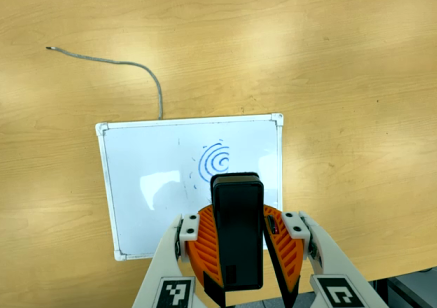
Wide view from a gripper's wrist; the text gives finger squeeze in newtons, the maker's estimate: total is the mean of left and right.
{"total": 8.5, "left": 8.7, "right": 8.3}